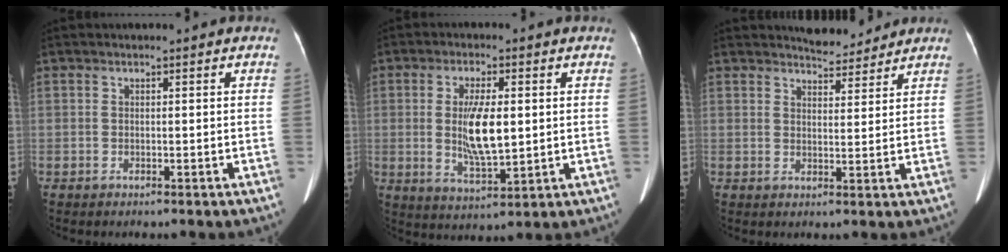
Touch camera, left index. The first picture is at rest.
{"total": 8.4, "force": [0.5, 2.3, 8.0], "torque": [-0.159, -0.006, 0.014]}
{"total": 4.8, "force": [4.7, 1.1, 0.5], "torque": [-0.012, 0.002, 0.068]}